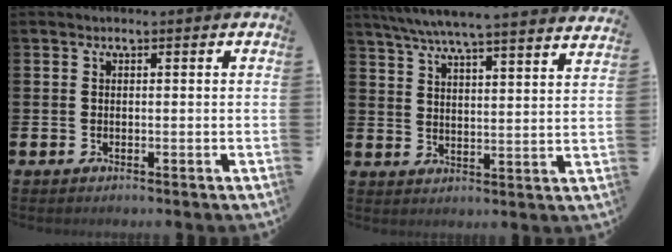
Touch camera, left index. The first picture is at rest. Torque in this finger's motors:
{"motor_torque": [0.96, -1.18, 0.77, 0.21]}